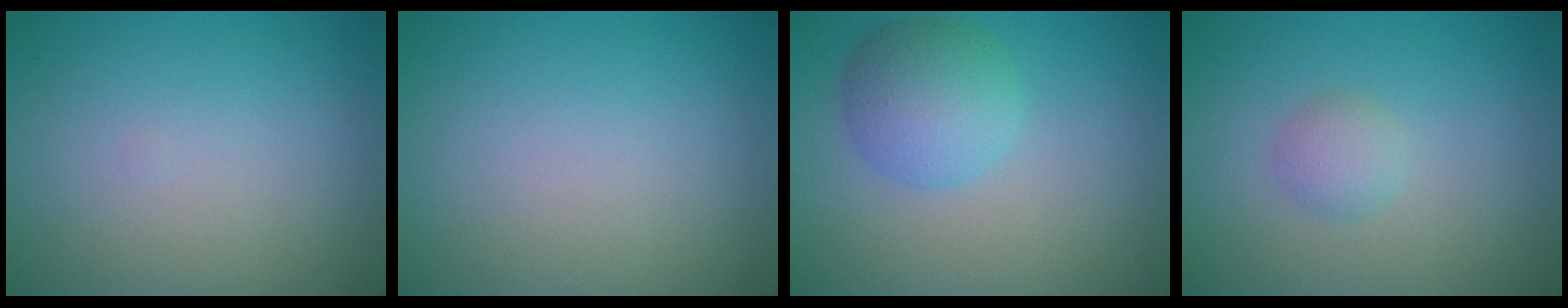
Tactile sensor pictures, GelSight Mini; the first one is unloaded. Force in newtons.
{"total": 0.0}
{"total": 4.6, "press": 4.6, "slide": 0.2}
{"total": 1.6, "press": 1.6, "slide": 0.1}